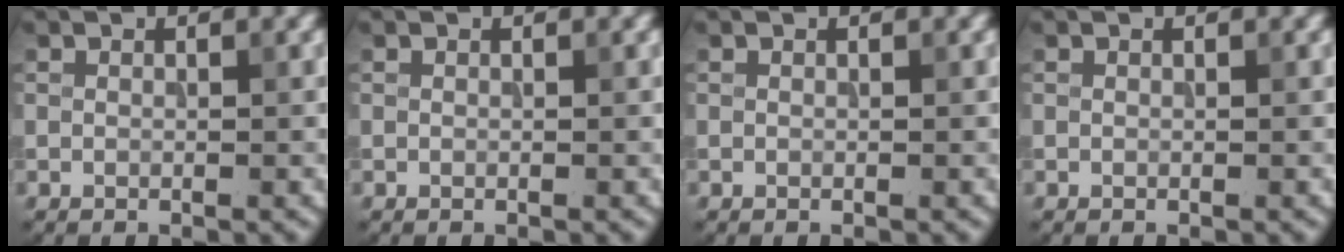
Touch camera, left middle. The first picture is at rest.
{"total": 0.0}
{"total": 0.0}
{"total": 0.0}